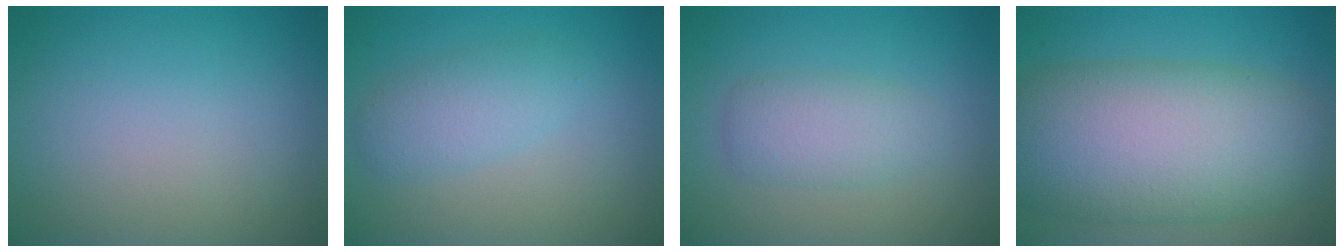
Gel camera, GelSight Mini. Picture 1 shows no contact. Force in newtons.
{"total": 2.8, "press": 2.8, "slide": 0.1}
{"total": 3.0, "press": 3.0, "slide": 0.1}
{"total": 12.2, "press": 12.2, "slide": 0.4}